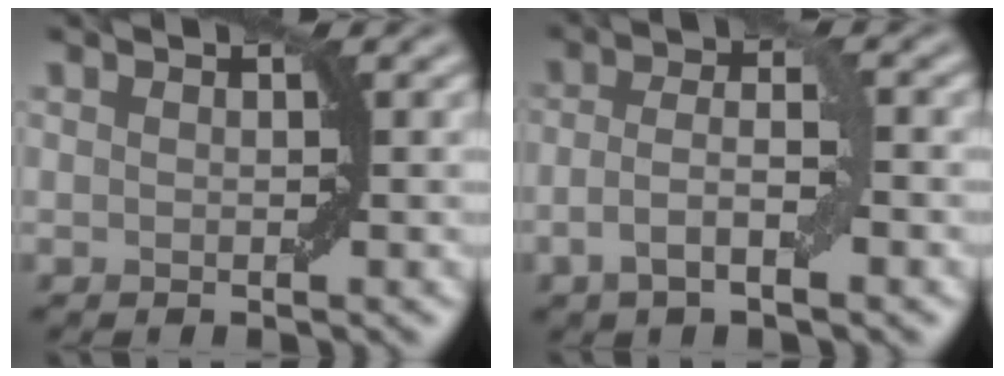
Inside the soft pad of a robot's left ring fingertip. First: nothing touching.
{"total": 3.8, "force": [-1.4, 1.1, 3.4], "torque": [-0.066, 0.008, -0.031]}